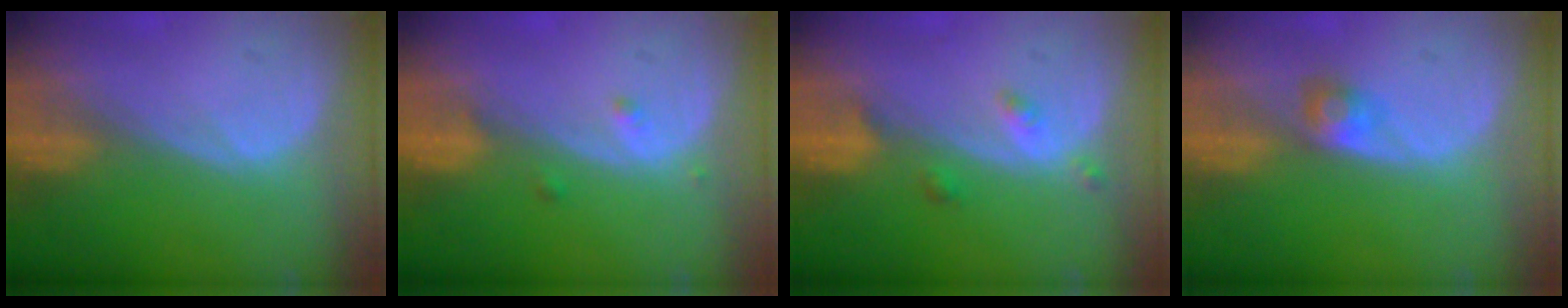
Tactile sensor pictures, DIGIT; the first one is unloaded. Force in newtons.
{"total": 1.3, "press": 1.3, "slide": 0.0}
{"total": 2.5, "press": 2.5, "slide": 0.2}
{"total": 2.4, "press": 2.3, "slide": 0.9}